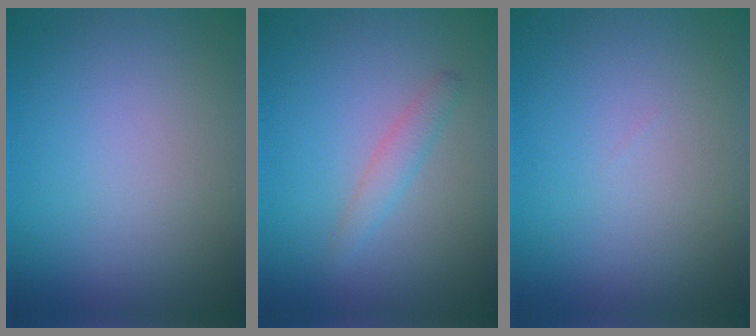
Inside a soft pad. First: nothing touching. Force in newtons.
{"total": 1.4, "press": 1.4, "slide": 0.1}
{"total": 0.0}